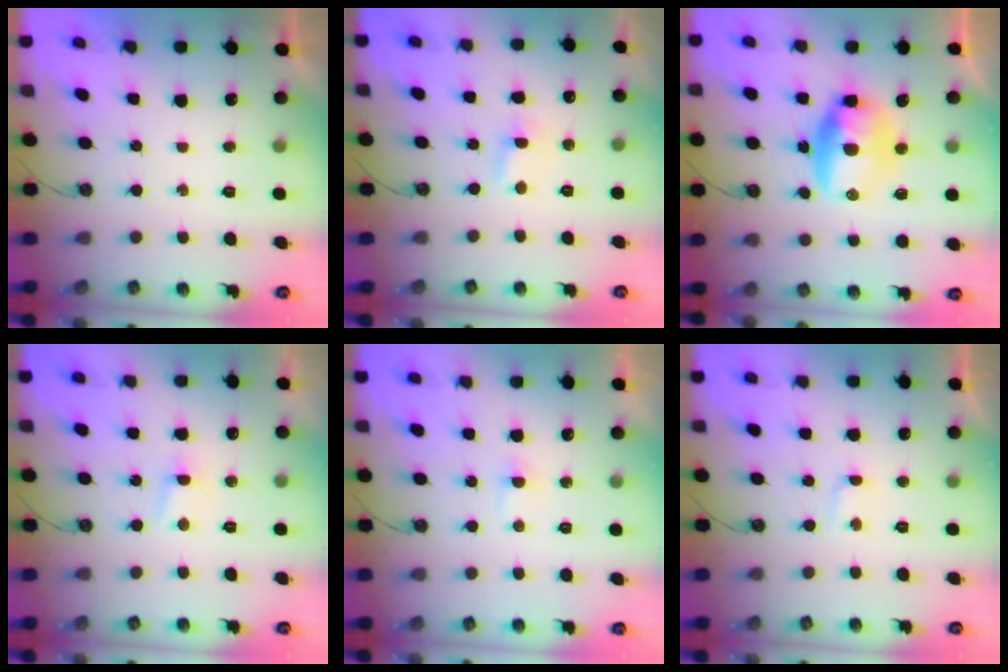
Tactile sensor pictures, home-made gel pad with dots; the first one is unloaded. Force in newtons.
{"total": 1.7, "press": 1.7, "slide": 0.3}
{"total": 10.4, "press": 10.4, "slide": 1.0}
{"total": 2.8, "press": 2.8, "slide": 0.4}
{"total": 2.5, "press": 2.5, "slide": 0.4}
{"total": 1.6, "press": 1.4, "slide": 0.7}